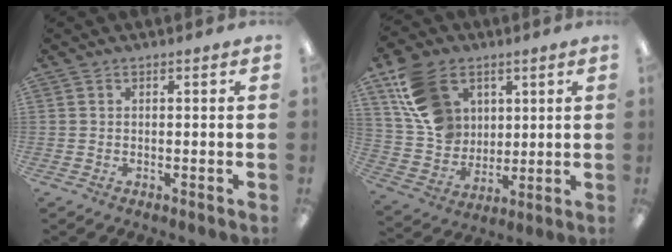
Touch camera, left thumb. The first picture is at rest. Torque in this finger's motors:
{"motor_torque": [0.01, 0.56, 0.05, -0.11, 0.10]}